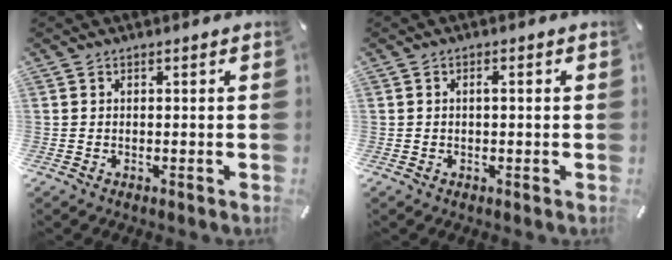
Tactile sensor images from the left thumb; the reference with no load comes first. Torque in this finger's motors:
{"motor_torque": [-0.19, -0.16, -0.06, 0.01, 0.00]}